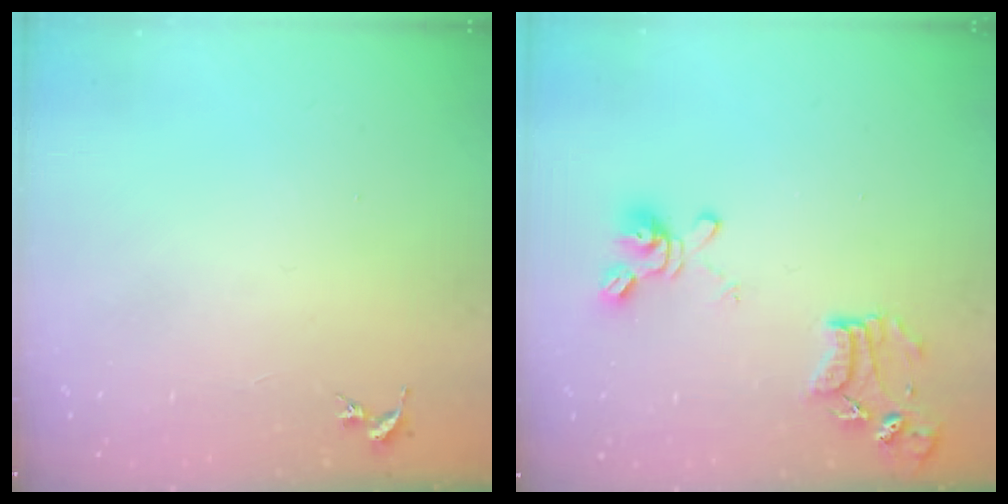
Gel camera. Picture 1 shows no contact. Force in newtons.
{"total": 14.6, "press": 14.6, "slide": 1.4}